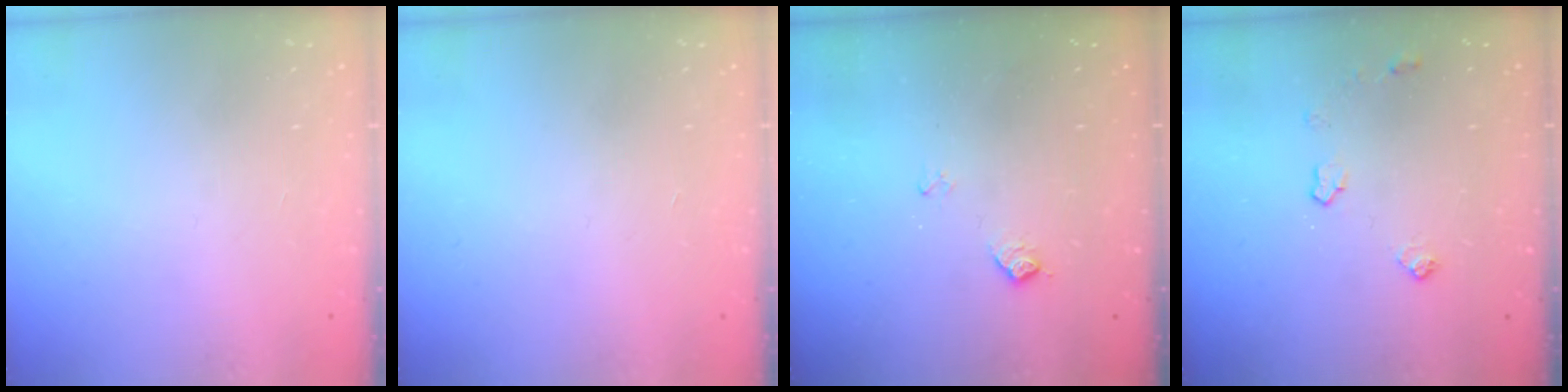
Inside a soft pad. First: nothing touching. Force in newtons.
{"total": 0.0}
{"total": 6.1, "press": 6.1, "slide": 0.8}
{"total": 5.5, "press": 5.5, "slide": 0.7}